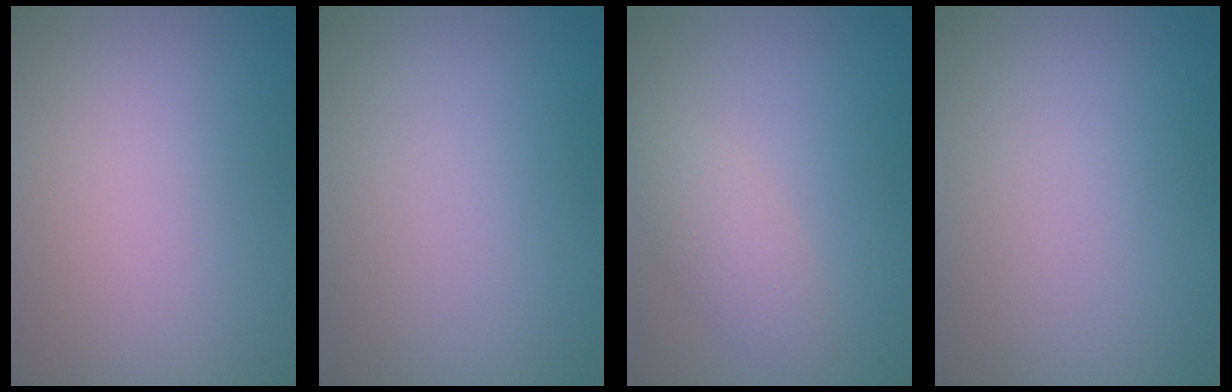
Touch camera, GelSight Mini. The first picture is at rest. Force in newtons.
{"total": 0.0}
{"total": 2.2, "press": 2.2, "slide": 0.0}
{"total": 0.0}